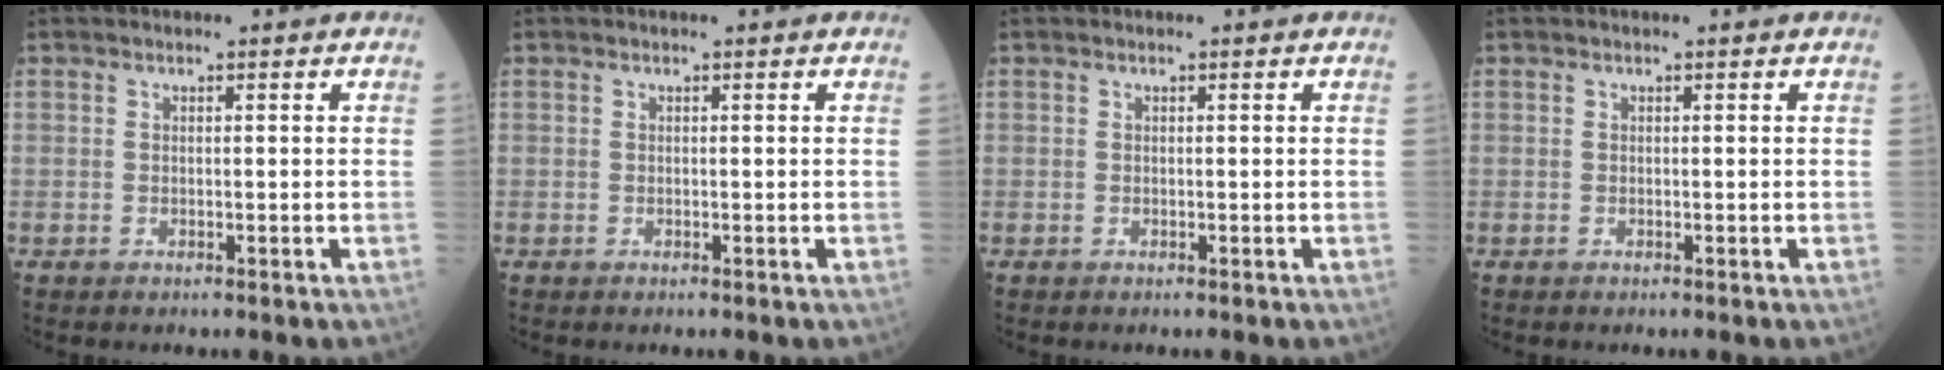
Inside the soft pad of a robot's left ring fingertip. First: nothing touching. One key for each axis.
{"total": 0.0}
{"total": 0.0}
{"total": 0.0}